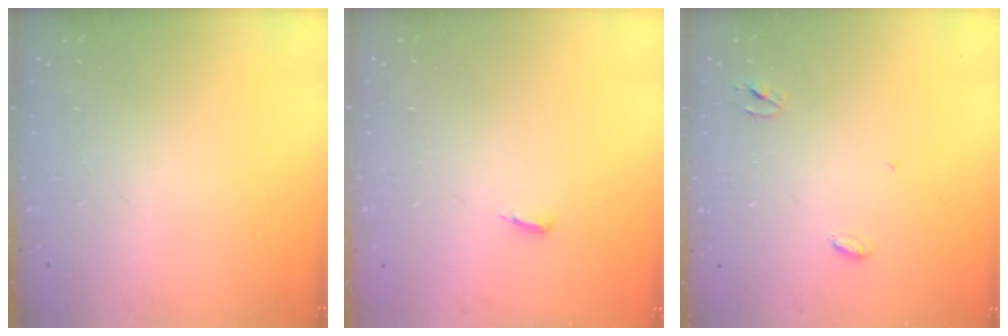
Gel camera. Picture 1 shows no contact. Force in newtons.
{"total": 4.9, "press": 4.9, "slide": 0.5}
{"total": 3.2, "press": 3.2, "slide": 0.3}